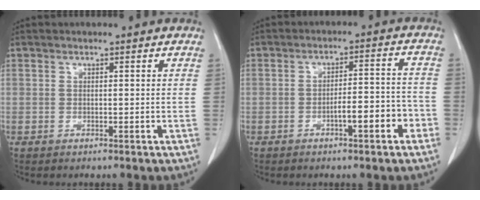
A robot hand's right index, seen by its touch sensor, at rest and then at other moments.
{"total": 6.3, "force": [-3.0, 1.2, 5.4], "torque": [-0.077, 0.019, -0.041]}